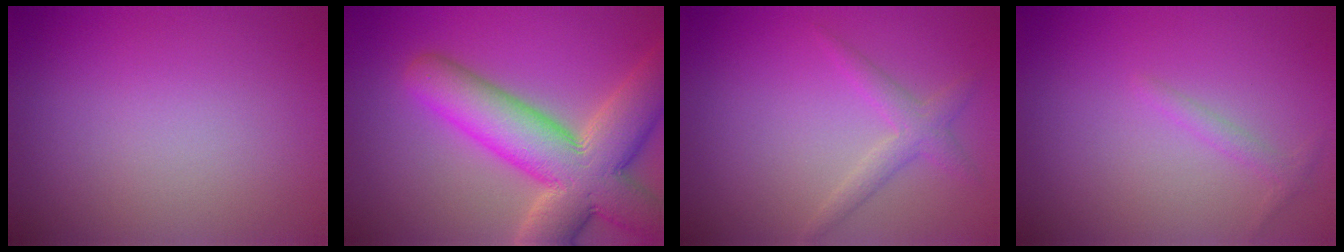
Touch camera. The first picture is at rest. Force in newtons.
{"total": 11.4, "press": 11.4, "slide": 1.1}
{"total": 2.0, "press": 2.0, "slide": 0.1}
{"total": 1.1, "press": 1.1, "slide": 0.1}